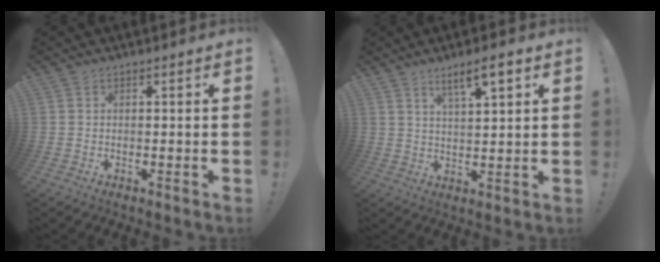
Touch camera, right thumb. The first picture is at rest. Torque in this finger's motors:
{"motor_torque": [0.02, 0.19, 0.46, 0.52, 0.21]}